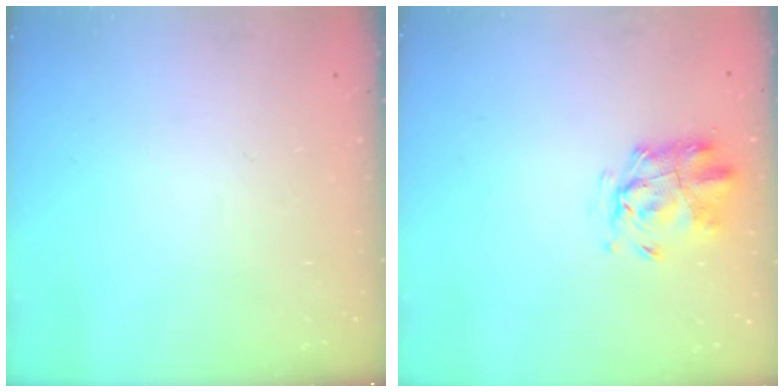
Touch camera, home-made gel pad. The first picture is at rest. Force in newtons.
{"total": 2.5, "press": 2.4, "slide": 0.7}